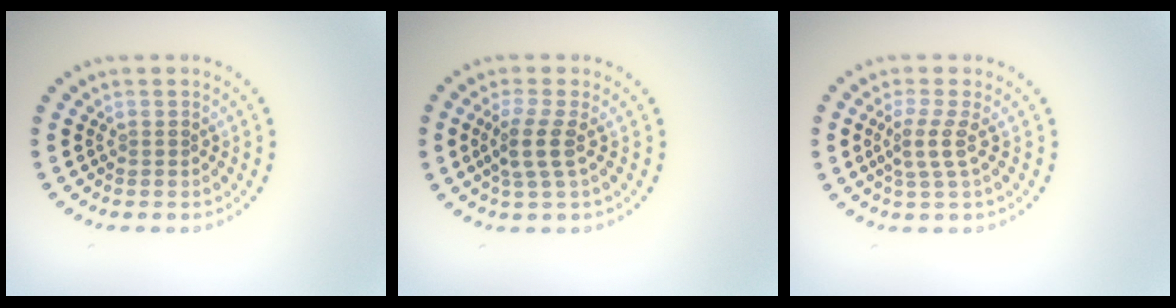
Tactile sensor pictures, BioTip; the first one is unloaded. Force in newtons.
{"total": 2.7, "press": 2.2, "slide": 1.6}
{"total": 2.2, "press": 1.7, "slide": 1.4}